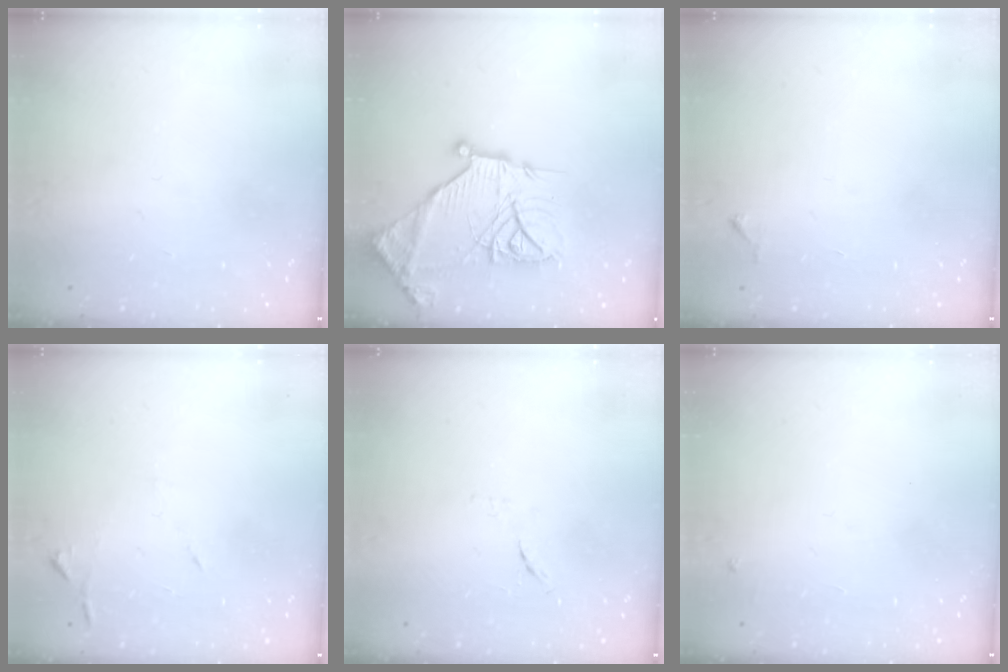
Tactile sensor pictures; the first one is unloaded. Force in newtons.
{"total": 22.8, "press": 22.6, "slide": 2.3}
{"total": 4.2, "press": 4.1, "slide": 0.4}
{"total": 6.7, "press": 6.7, "slide": 0.7}
{"total": 6.2, "press": 6.1, "slide": 0.9}
{"total": 3.0, "press": 3.0, "slide": 0.5}